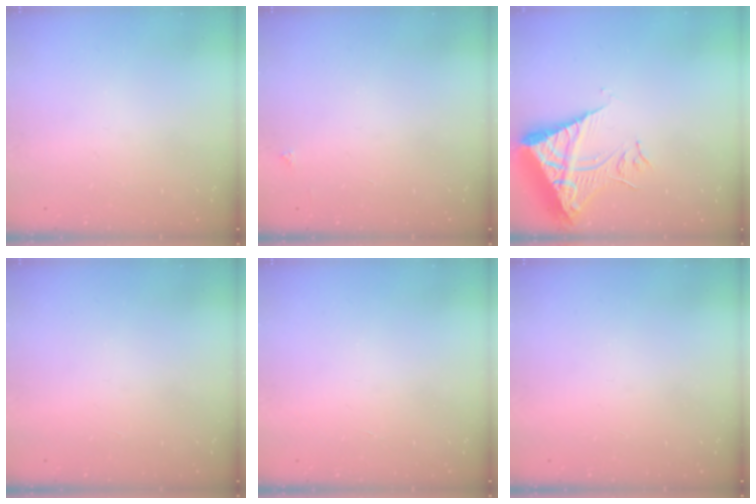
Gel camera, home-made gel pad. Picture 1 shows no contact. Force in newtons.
{"total": 2.1, "press": 2.1, "slide": 0.3}
{"total": 11.6, "press": 11.5, "slide": 1.1}
{"total": 1.5, "press": 1.5, "slide": 0.1}
{"total": 1.6, "press": 1.5, "slide": 0.1}
{"total": 1.5, "press": 1.5, "slide": 0.1}